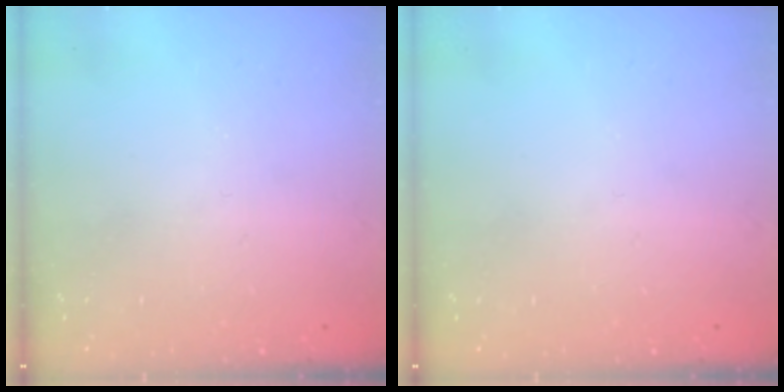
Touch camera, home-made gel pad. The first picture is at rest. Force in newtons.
{"total": 0.0}